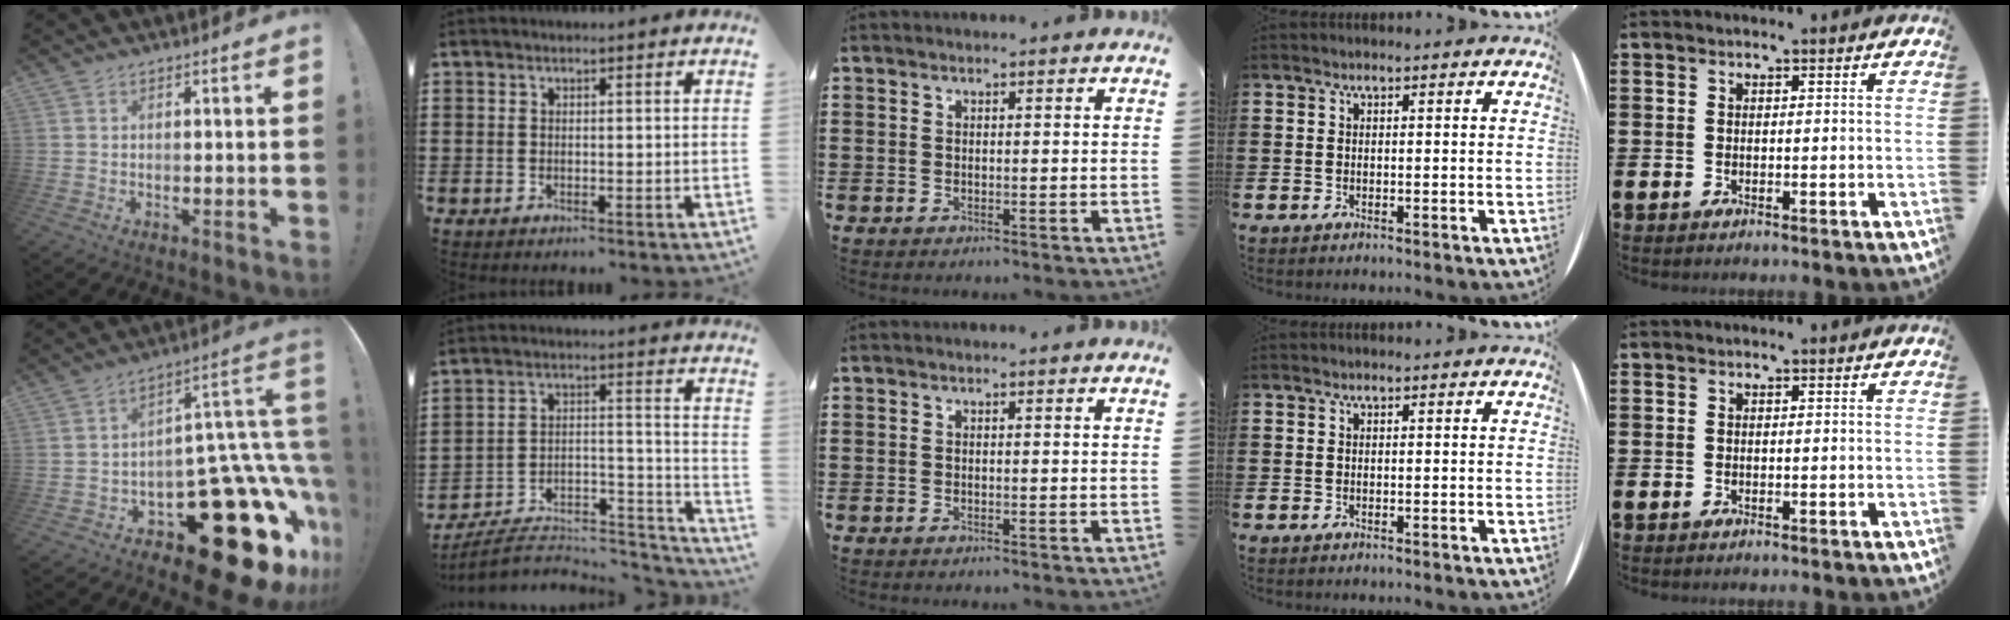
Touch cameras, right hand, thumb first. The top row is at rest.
{"thumb": {"total": 29.4, "force": [-12.3, 14.4, 22.5], "torque": [-0.229, 0.047, -0.158]}, "index": {"total": 7.8, "force": [-6.6, 2.6, 3.2], "torque": [-0.054, 0.010, -0.127]}}